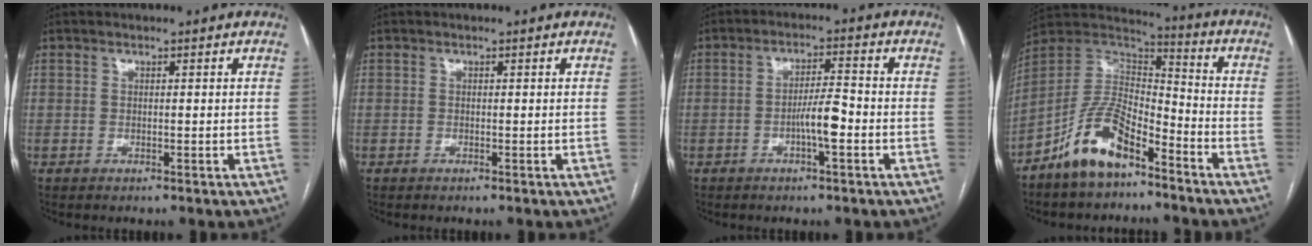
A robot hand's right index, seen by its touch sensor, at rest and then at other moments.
{"total": 0.0}
{"total": 4.9, "force": [-1.7, 0.4, 4.5], "torque": [-0.081, 0.006, -0.030]}
{"total": 12.0, "force": [-7.9, 4.5, 7.8], "torque": [-0.163, 0.020, -0.152]}